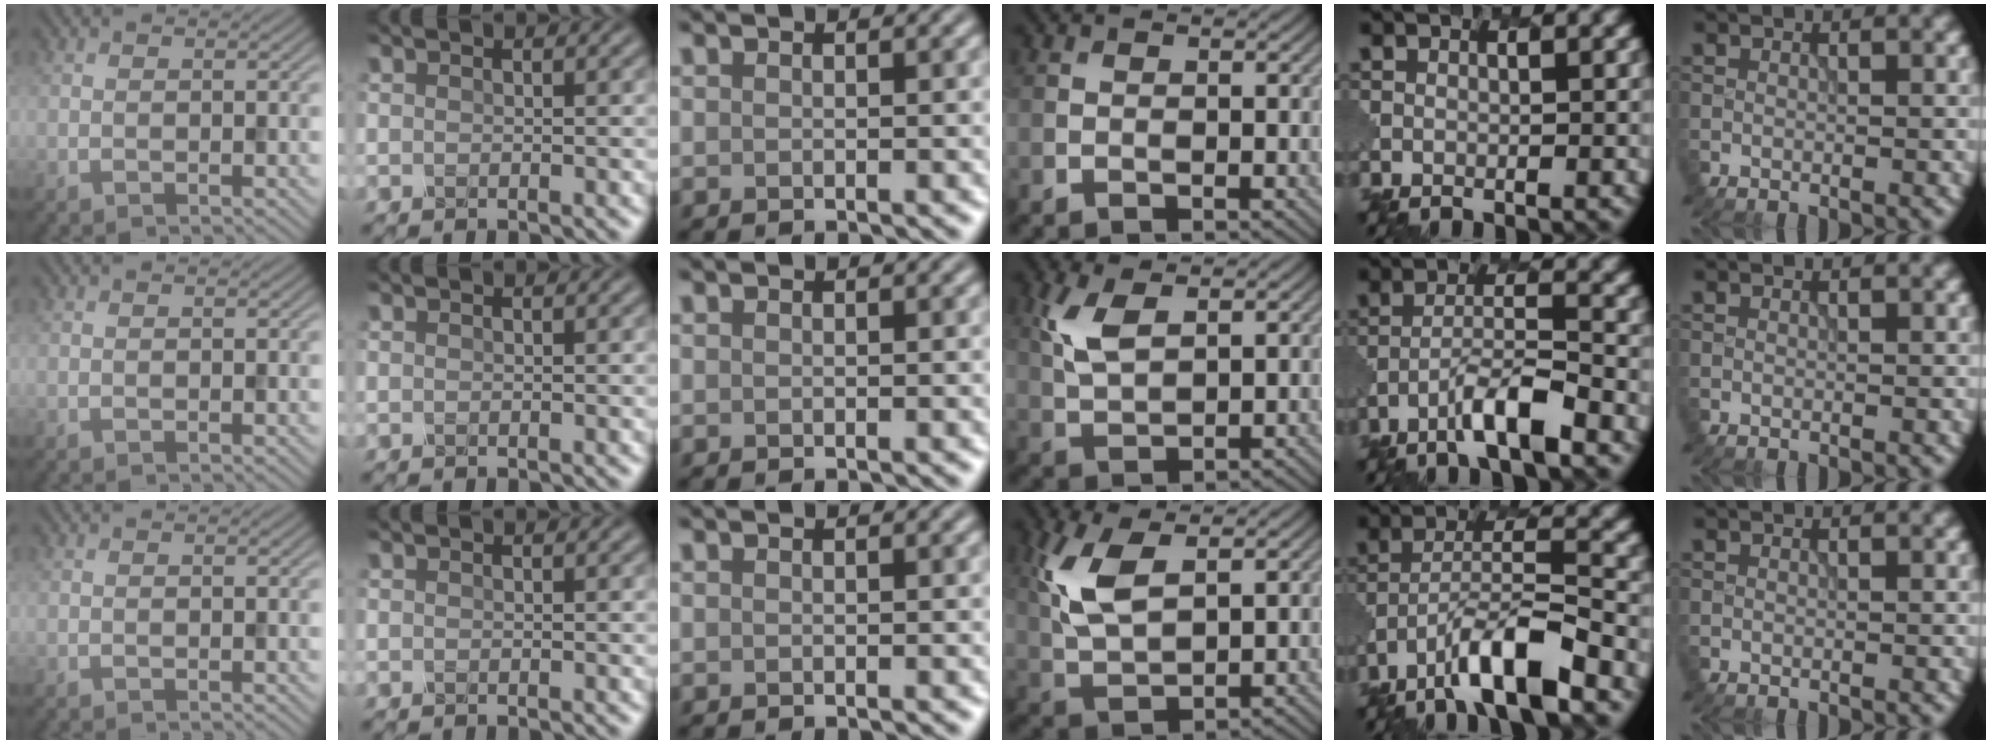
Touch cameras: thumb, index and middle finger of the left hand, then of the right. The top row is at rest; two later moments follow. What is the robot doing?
{"motion": "insert", "object": "pen bag"}